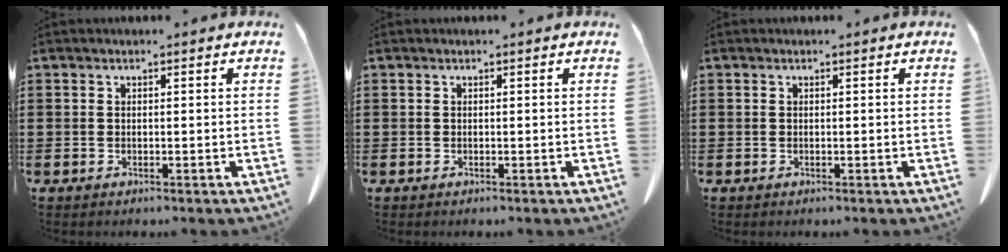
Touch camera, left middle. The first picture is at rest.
{"total": 0.0}
{"total": 0.0}